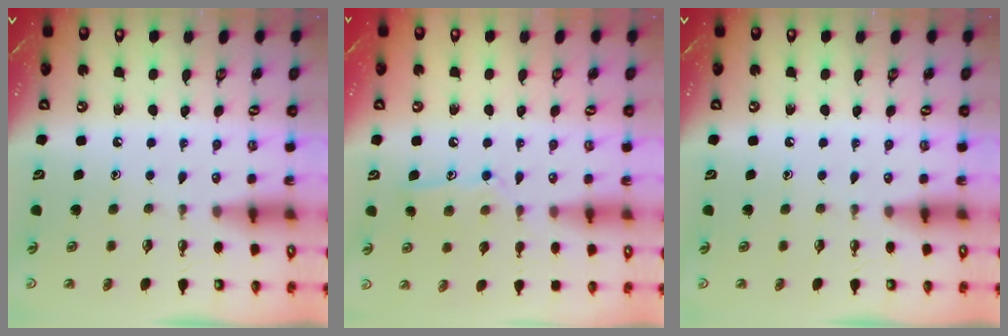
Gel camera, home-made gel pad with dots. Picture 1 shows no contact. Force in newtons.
{"total": 10.8, "press": 10.7, "slide": 0.5}
{"total": 0.0}